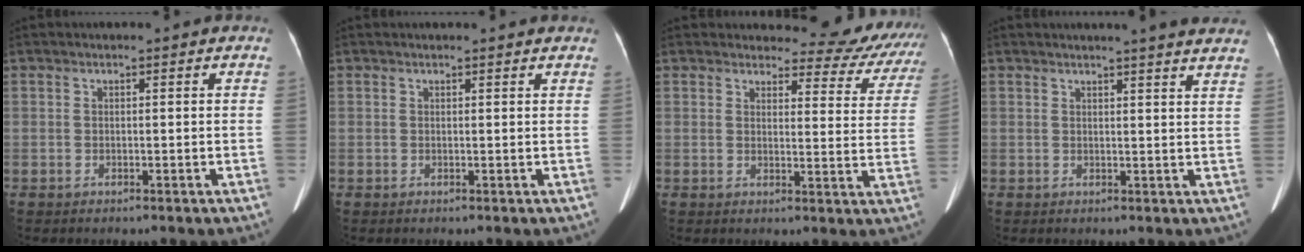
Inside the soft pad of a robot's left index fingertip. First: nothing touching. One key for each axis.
{"total": 3.5, "fx": 3.3, "fy": 0.2, "fz": 1.1, "tx": -0.013, "ty": 0.017, "tz": 0.032}
{"total": 12.0, "fx": 11.4, "fy": 3.4, "fz": 1.0, "tx": 0.024, "ty": -0.048, "tz": 0.103}
{"total": 10.7, "fx": 9.8, "fy": 0.1, "fz": 4.3, "tx": -0.048, "ty": -0.008, "tz": 0.094}